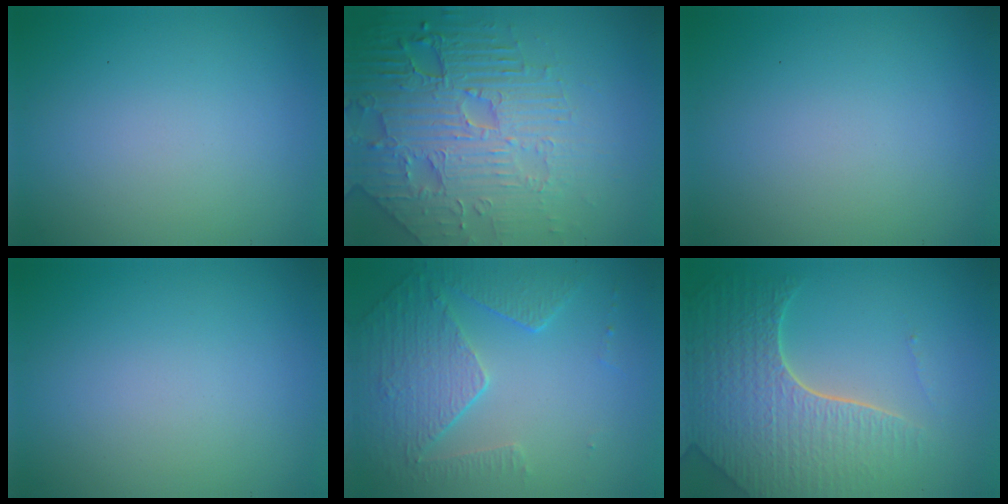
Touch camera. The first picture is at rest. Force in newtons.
{"total": 7.3, "press": 5.9, "slide": 4.4}
{"total": 0.0}
{"total": 0.0}
{"total": 5.0, "press": 3.7, "slide": 3.4}
{"total": 7.8, "press": 5.6, "slide": 5.5}